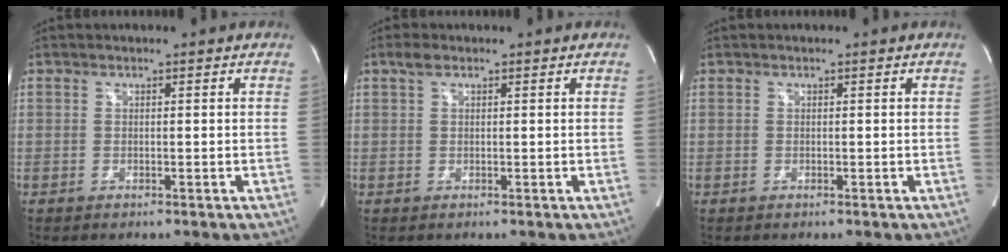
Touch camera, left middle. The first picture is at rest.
{"total": 1.5, "force": [1.0, 0.6, 0.9], "torque": [-0.022, 0.014, 0.019]}
{"total": 0.0}